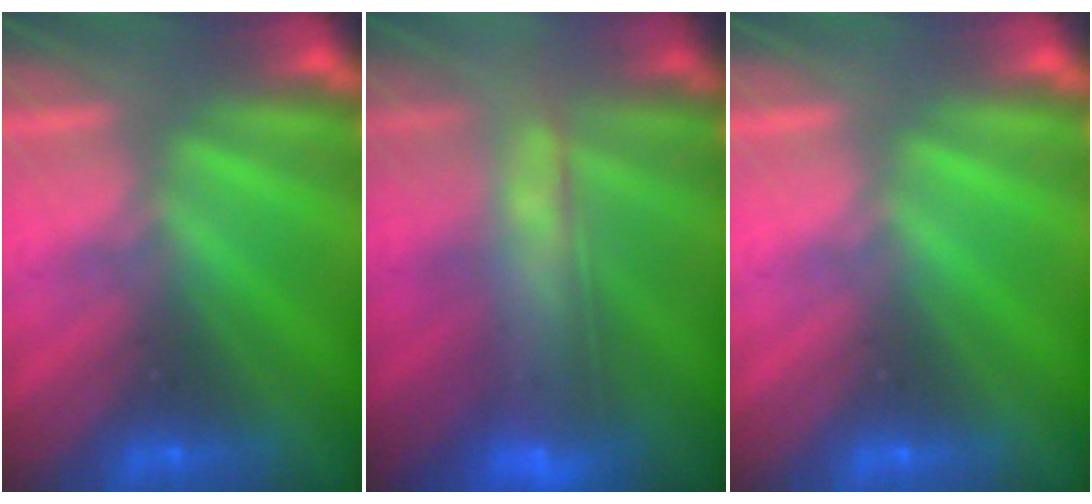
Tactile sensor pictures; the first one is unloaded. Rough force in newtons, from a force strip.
{"total": 6.3}
{"total": 0.0}